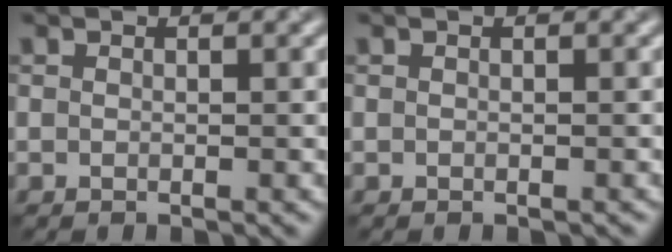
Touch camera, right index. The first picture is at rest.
{"total": 0.0}